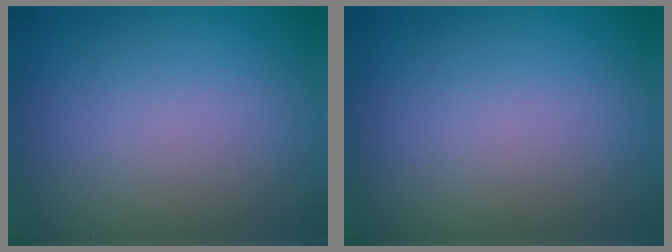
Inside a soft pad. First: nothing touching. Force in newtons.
{"total": 0.0}